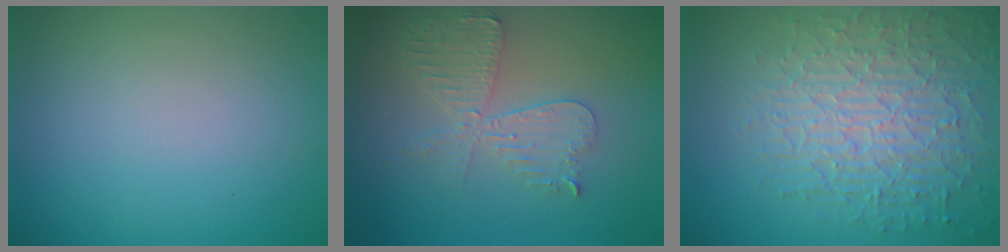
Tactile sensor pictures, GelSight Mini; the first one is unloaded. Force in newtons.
{"total": 4.2, "press": 3.6, "slide": 2.0}
{"total": 8.2, "press": 5.9, "slide": 5.7}